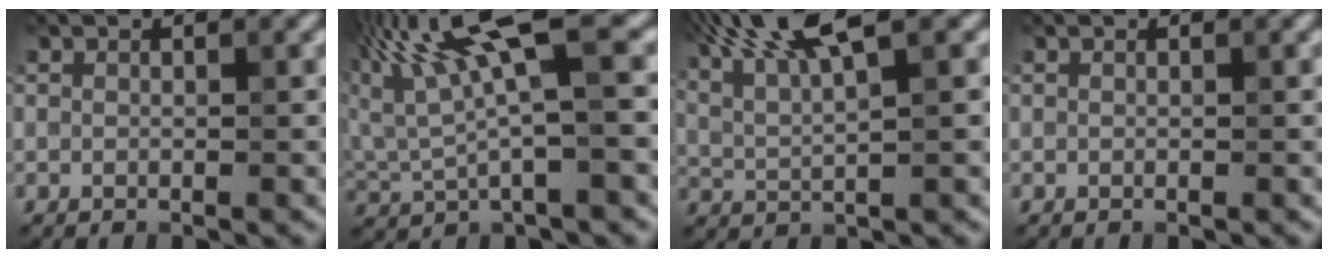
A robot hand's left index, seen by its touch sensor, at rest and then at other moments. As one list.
[{"total": 8.8, "force": [3.7, 2.2, 7.7], "torque": [-0.162, 0.015, 0.070]}, {"total": 8.2, "force": [4.7, 2.0, 6.4], "torque": [-0.114, 0.022, 0.080]}, {"total": 0.0}]